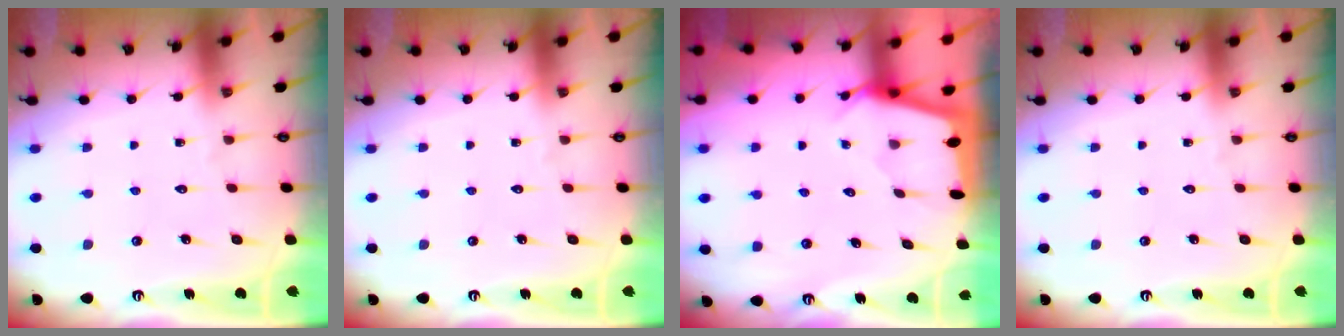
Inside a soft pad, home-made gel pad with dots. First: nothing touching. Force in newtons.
{"total": 0.0}
{"total": 2.1, "press": 2.1, "slide": 0.3}
{"total": 0.0}